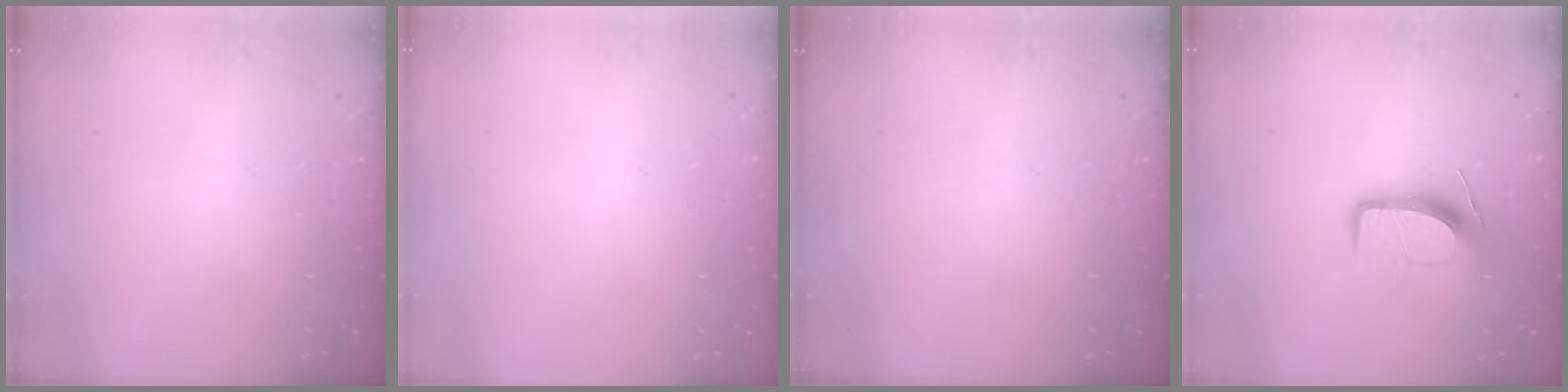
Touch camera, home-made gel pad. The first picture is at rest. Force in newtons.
{"total": 0.0}
{"total": 0.0}
{"total": 10.9, "press": 10.9, "slide": 0.2}